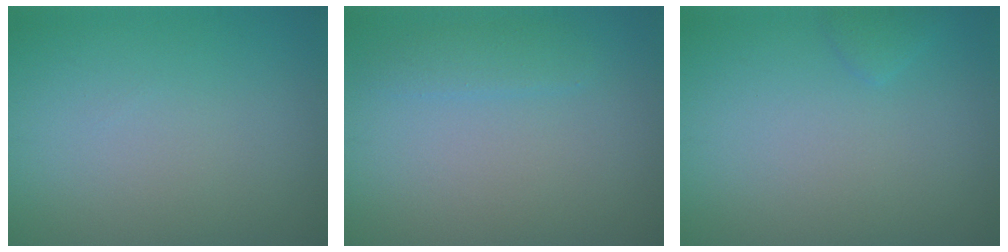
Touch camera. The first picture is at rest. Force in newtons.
{"total": 1.4, "press": 1.4, "slide": 0.1}
{"total": 0.9, "press": 0.9, "slide": 0.1}